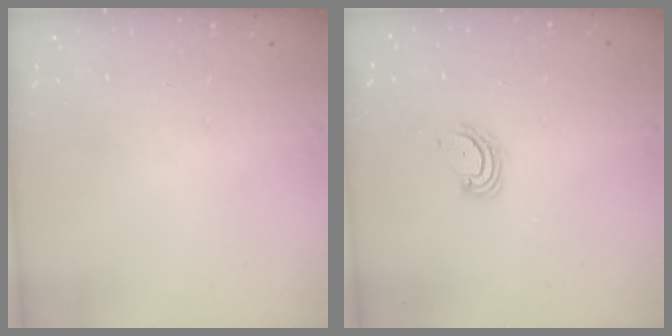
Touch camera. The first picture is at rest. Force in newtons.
{"total": 4.7, "press": 4.6, "slide": 0.4}